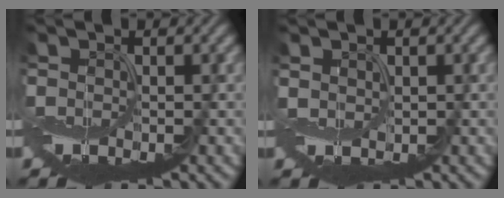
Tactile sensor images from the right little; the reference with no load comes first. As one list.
[{"total": 0.9, "force": [0.7, 0.6, -0.1], "torque": [-0.002, 0.003, 0.017]}]